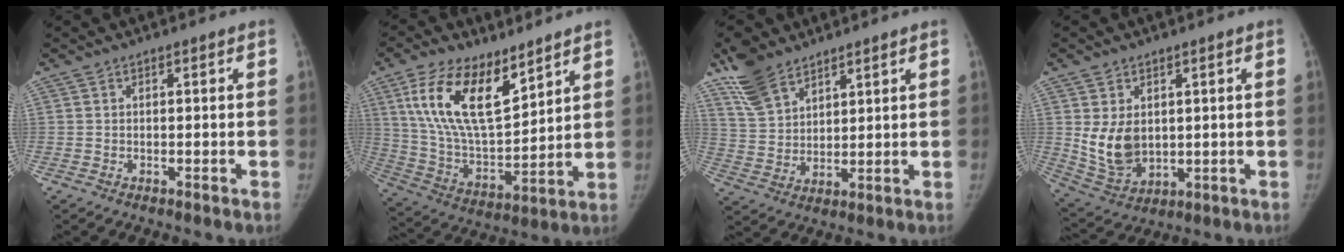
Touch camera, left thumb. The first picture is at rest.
{"total": 18.7, "force": [10.1, 8.6, 13.2], "torque": [-0.219, -0.050, 0.197]}
{"total": 9.9, "force": [7.4, 5.0, 4.3], "torque": [-0.071, -0.026, 0.152]}
{"total": 9.3, "force": [1.4, 6.6, 6.4], "torque": [-0.100, -0.019, 0.049]}